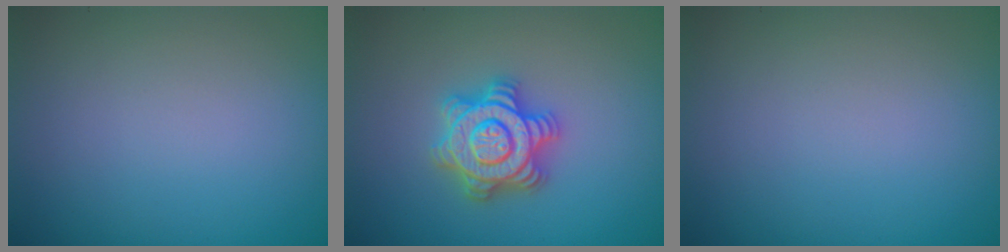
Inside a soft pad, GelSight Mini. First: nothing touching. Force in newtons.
{"total": 4.7, "press": 4.7, "slide": 0.6}
{"total": 0.0}